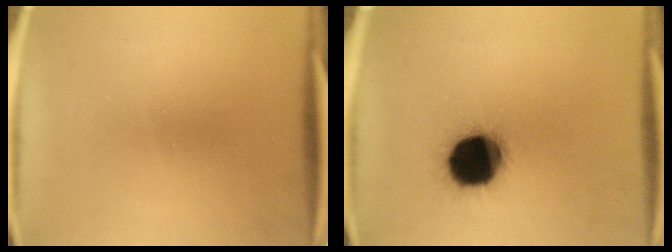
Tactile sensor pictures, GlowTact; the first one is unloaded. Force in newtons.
{"total": 19.4}